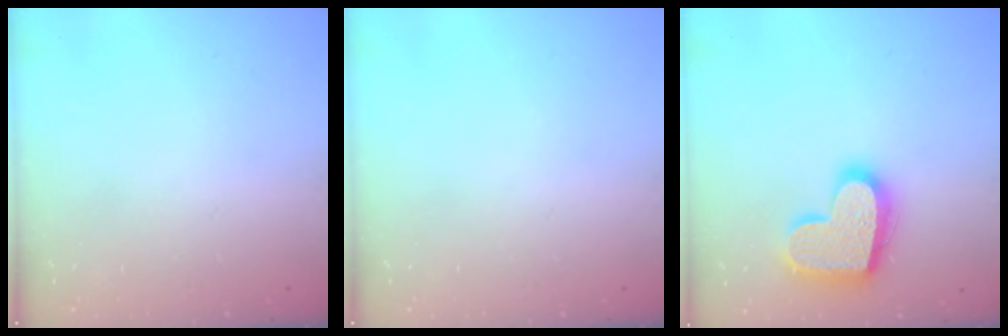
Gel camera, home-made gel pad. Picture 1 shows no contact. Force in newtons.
{"total": 0.0}
{"total": 18.5, "press": 18.5, "slide": 1.0}